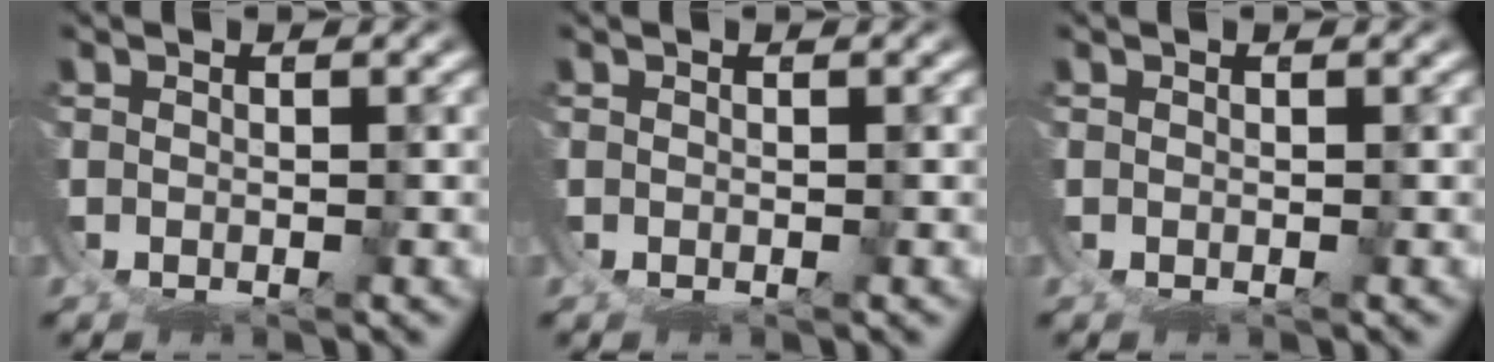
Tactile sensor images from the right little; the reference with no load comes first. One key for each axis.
{"total": 0.0}
{"total": 0.0}